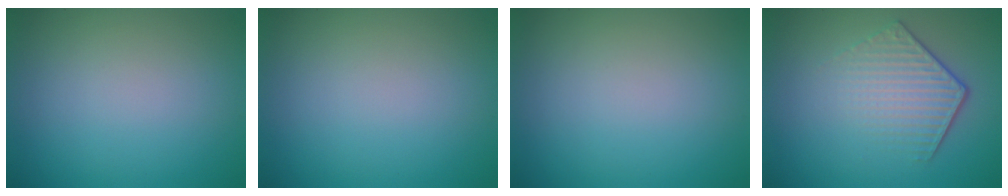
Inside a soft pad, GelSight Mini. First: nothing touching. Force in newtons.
{"total": 0.0}
{"total": 0.0}
{"total": 4.3, "press": 3.0, "slide": 3.1}